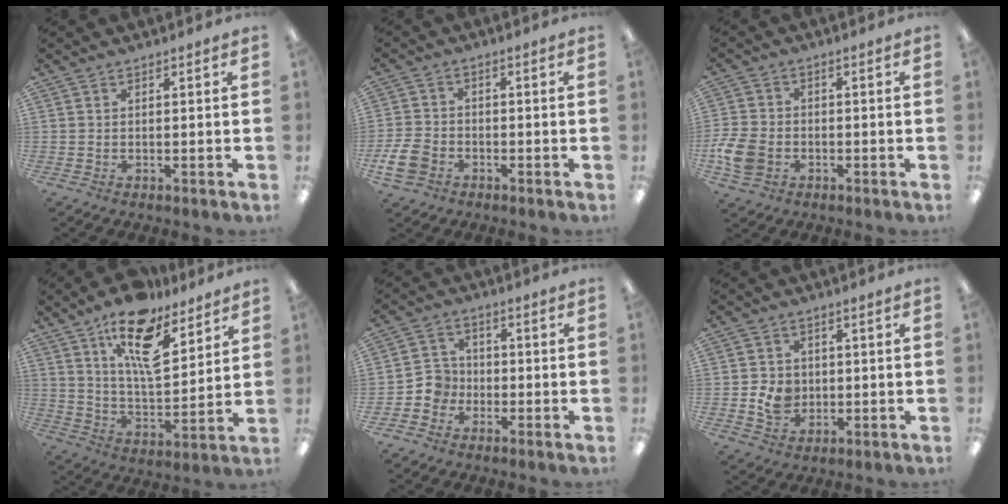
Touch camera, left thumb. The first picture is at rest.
{"total": 6.8, "force": [-3.2, 4.7, 3.7], "torque": [-0.079, 0.013, -0.058]}
{"total": 7.9, "force": [-2.7, 5.8, 4.7], "torque": [-0.111, 0.007, -0.048]}
{"total": 17.0, "force": [10.9, 7.1, 10.9], "torque": [-0.179, -0.050, 0.186]}
{"total": 5.3, "force": [-2.3, 4.6, 1.2], "torque": [-0.026, 0.022, -0.039]}
{"total": 5.7, "force": [-0.7, 4.9, 2.8], "torque": [-0.043, 0.000, -0.011]}